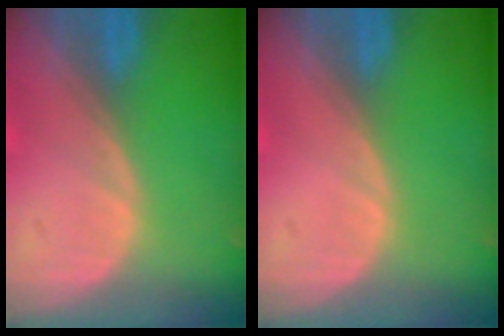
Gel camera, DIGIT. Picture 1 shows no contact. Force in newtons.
{"total": 0.0}